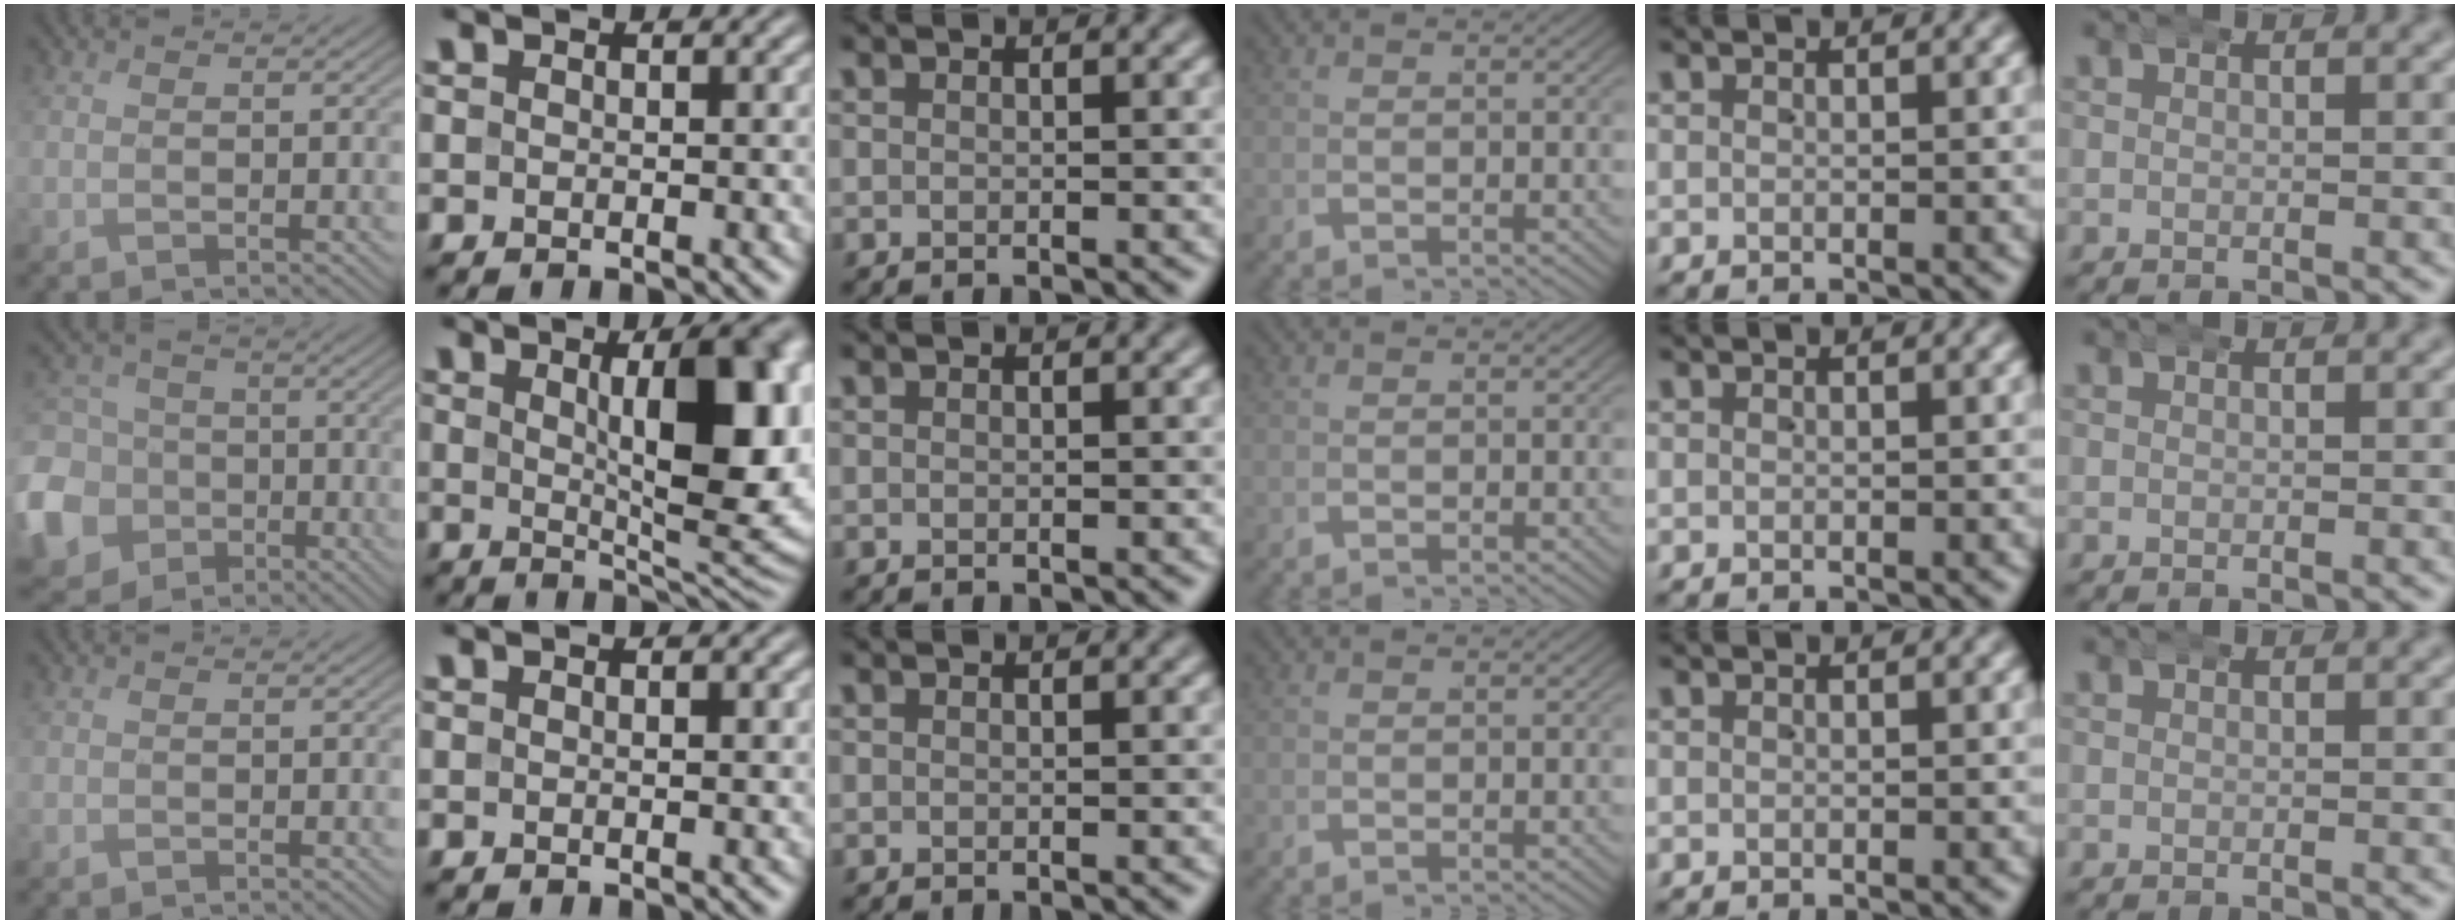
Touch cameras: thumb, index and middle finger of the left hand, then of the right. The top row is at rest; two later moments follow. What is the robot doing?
{"motion": "wrap", "object": "aluminum foil"}